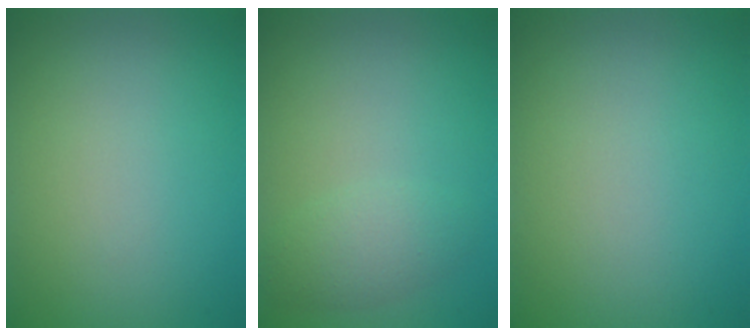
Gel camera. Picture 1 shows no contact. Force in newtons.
{"total": 2.2, "press": 2.2, "slide": 0.0}
{"total": 0.0}